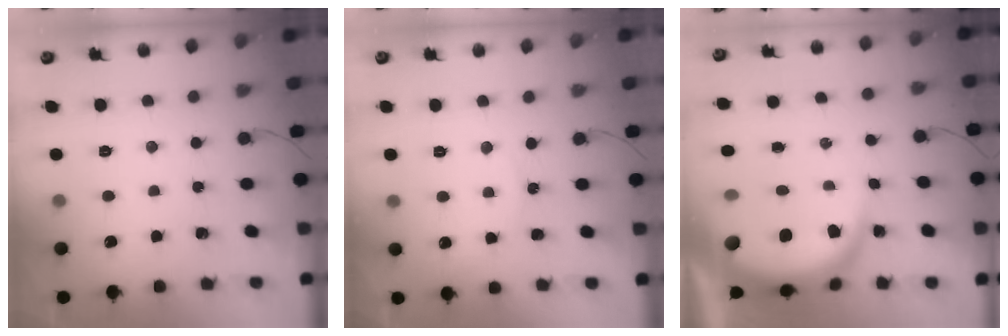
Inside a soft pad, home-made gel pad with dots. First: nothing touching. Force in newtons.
{"total": 5.8, "press": 5.8, "slide": 0.6}
{"total": 9.1, "press": 9.1, "slide": 0.7}